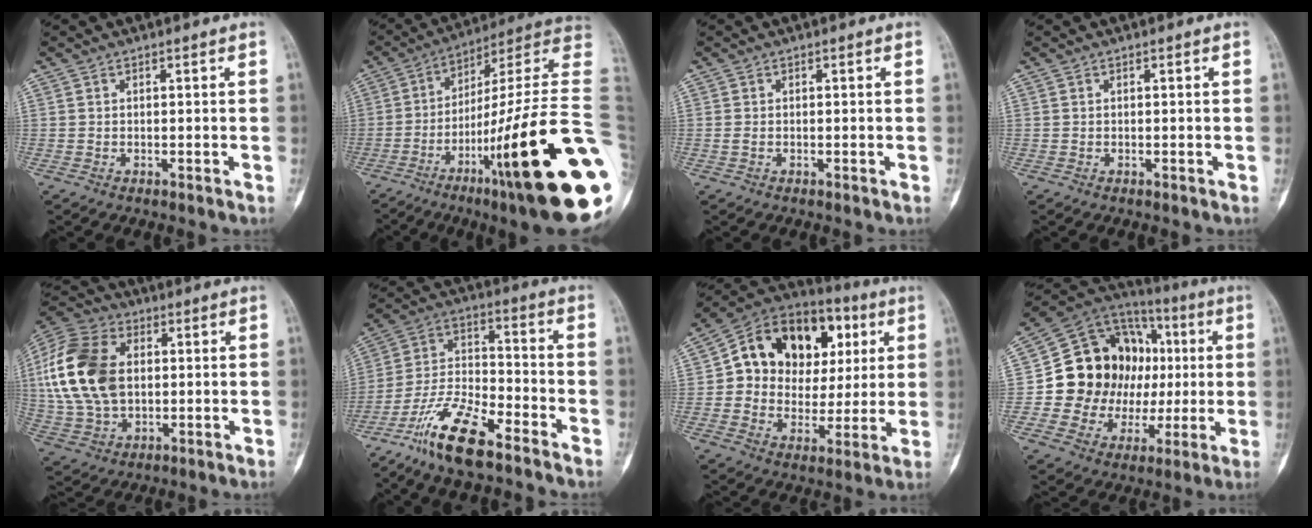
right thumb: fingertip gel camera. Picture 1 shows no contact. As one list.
[{"total": 33.5, "force": [-9.2, 4.9, 31.8], "torque": [-0.370, 0.046, -0.152]}, {"total": 0.8, "force": [-0.2, 0.5, 0.6], "torque": [-0.018, 0.002, -0.005]}, {"total": 0.0}, {"total": 20.0, "force": [2.2, 13.3, 14.7], "torque": [-0.299, 0.008, 0.043]}, {"total": 14.1, "force": [-9.9, 4.3, 9.0], "torque": [-0.176, 0.061, -0.192]}, {"total": 20.8, "force": [5.0, 16.1, 12.1], "torque": [-0.136, 0.036, 0.085]}, {"total": 23.2, "force": [1.2, 18.8, 13.6], "torque": [-0.152, 0.047, 0.038]}]